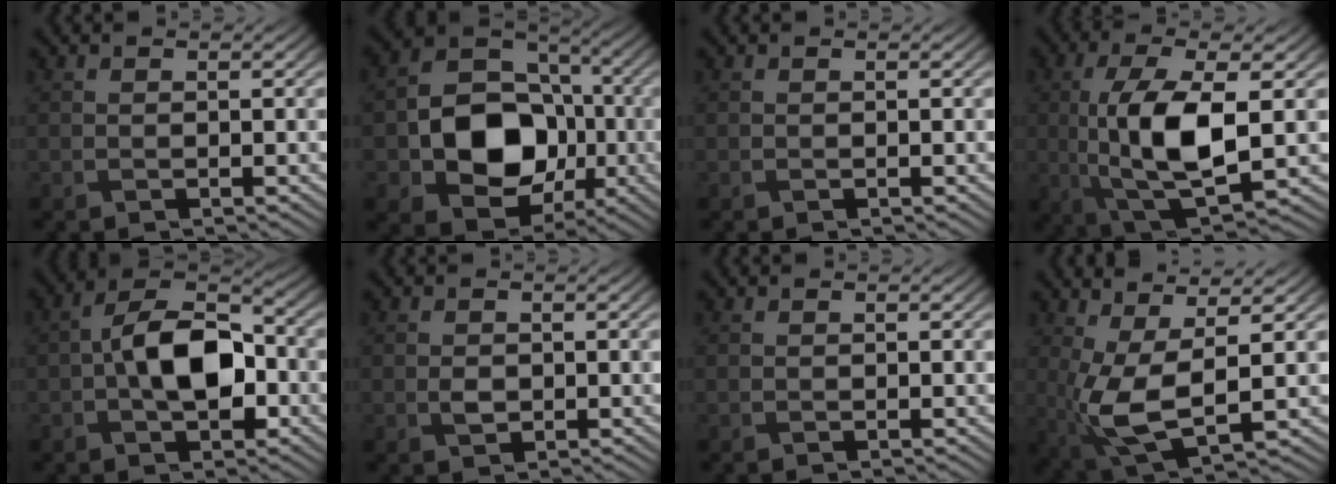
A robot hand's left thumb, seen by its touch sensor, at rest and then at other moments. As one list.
[{"total": 13.0, "force": [-2.8, 10.0, 7.9], "torque": [-0.141, -0.013, -0.060]}, {"total": 0.0}, {"total": 11.7, "force": [-0.1, 4.7, 10.7], "torque": [-0.221, -0.005, 0.002]}, {"total": 9.9, "force": [-0.9, 5.8, 8.0], "torque": [-0.150, 0.005, -0.020]}, {"total": 1.5, "force": [-0.2, 1.1, 1.0], "torque": [-0.022, -0.004, -0.004]}, {"total": 0.0}, {"total": 8.2, "force": [0.0, 3.2, 7.6], "torque": [-0.176, -0.005, 0.004]}]